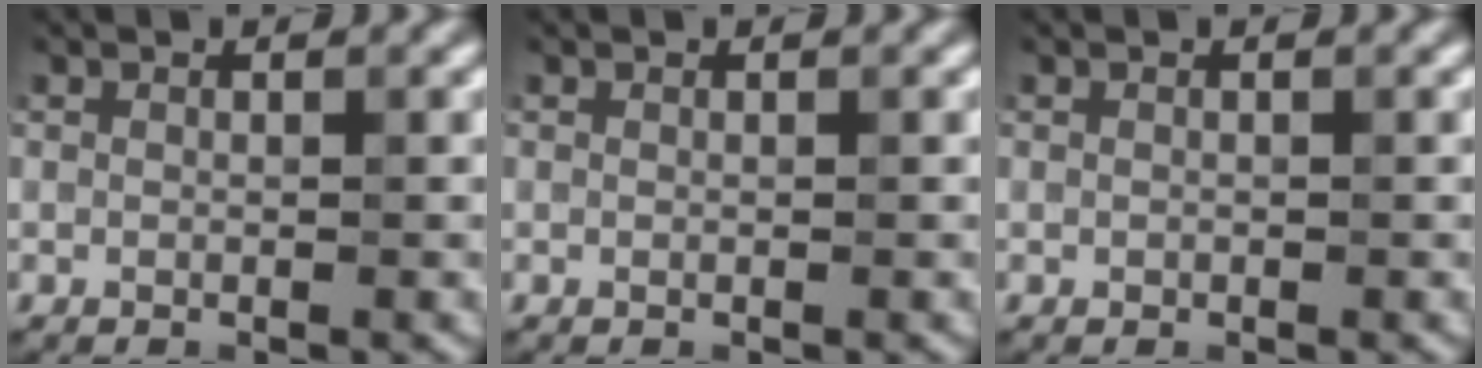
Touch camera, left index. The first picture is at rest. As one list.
[{"total": 0.0}, {"total": 0.0}]